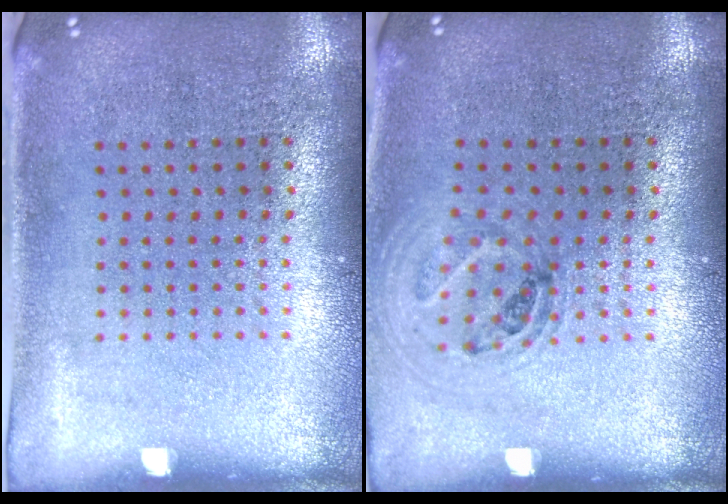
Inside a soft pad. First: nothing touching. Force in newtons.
{"total": 0.9, "press": 0.9, "slide": 0.2}